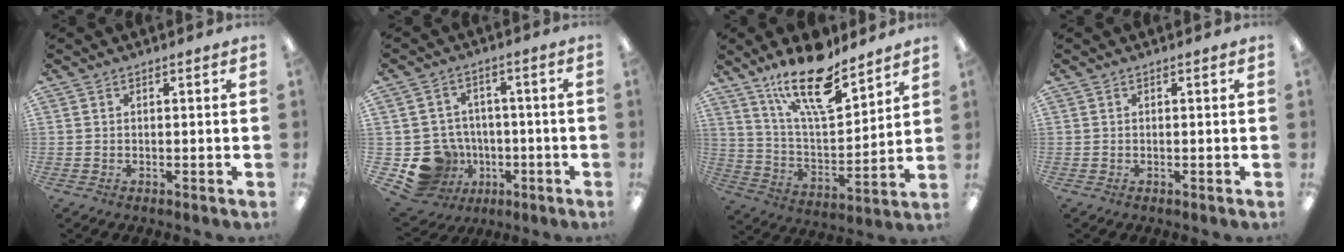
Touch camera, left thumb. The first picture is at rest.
{"total": 11.6, "force": [-4.1, 10.2, 3.4], "torque": [-0.092, 0.030, -0.057]}
{"total": 19.5, "force": [13.8, 6.7, 12.1], "torque": [-0.204, -0.079, 0.234]}
{"total": 0.0}